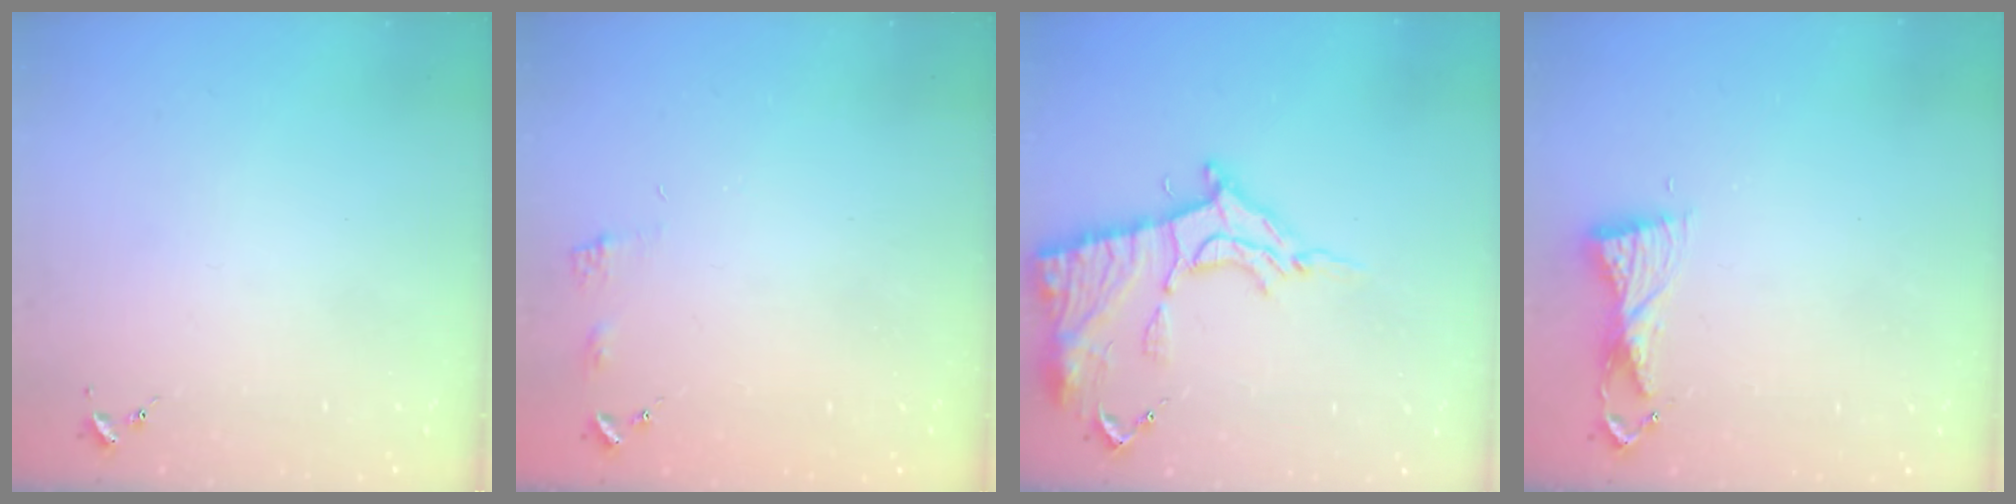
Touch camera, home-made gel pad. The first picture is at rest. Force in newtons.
{"total": 5.1, "press": 5.0, "slide": 0.7}
{"total": 16.6, "press": 16.5, "slide": 1.5}
{"total": 6.2, "press": 6.1, "slide": 0.6}